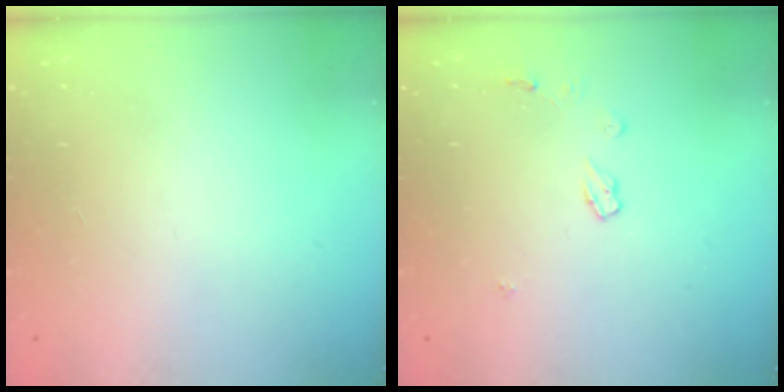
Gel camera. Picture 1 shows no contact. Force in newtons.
{"total": 4.2, "press": 4.1, "slide": 0.5}